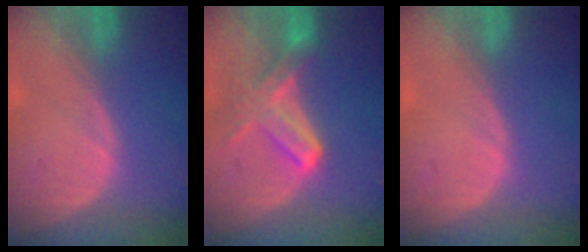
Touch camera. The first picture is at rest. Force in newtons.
{"total": 6.4, "press": 6.4, "slide": 0.6}
{"total": 0.6, "press": 0.1, "slide": 0.6}